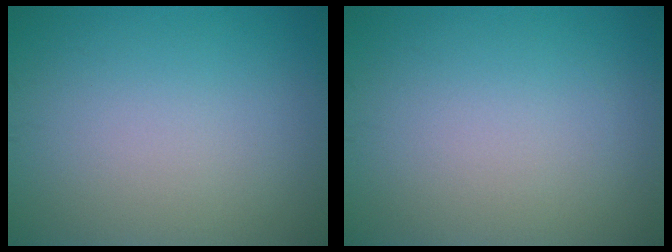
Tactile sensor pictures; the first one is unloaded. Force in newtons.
{"total": 0.0}